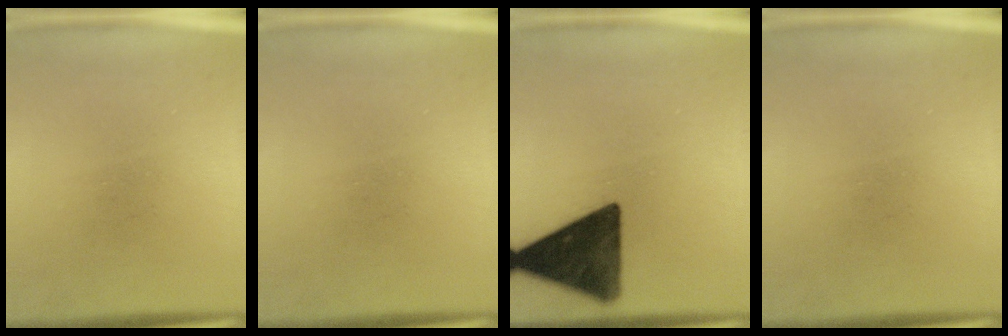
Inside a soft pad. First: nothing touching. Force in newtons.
{"total": 0.0}
{"total": 14.9}
{"total": 0.0}